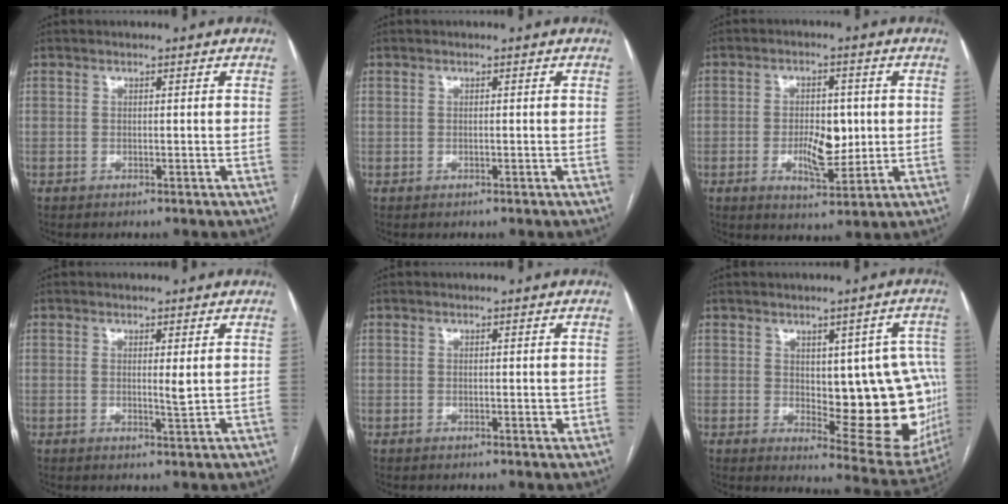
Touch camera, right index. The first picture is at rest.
{"total": 0.0}
{"total": 7.1, "force": [-0.5, 3.1, 6.3], "torque": [-0.102, 0.001, -0.003]}
{"total": 2.0, "force": [0.4, 0.1, 1.9], "torque": [-0.031, -0.004, 0.006]}
{"total": 1.2, "force": [-0.1, 0.5, 1.1], "torque": [-0.013, -0.002, 0.001]}
{"total": 16.8, "force": [-0.3, 6.7, 15.4], "torque": [-0.141, 0.009, 0.016]}